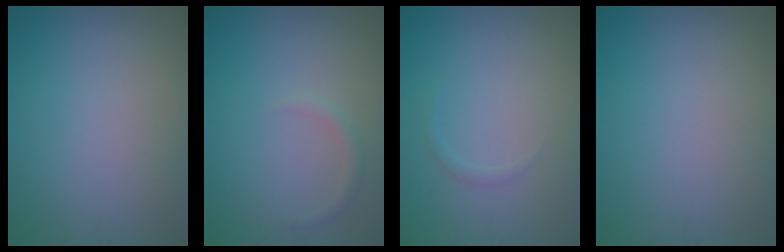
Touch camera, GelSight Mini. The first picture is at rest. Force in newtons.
{"total": 0.9, "press": 0.9, "slide": 0.0}
{"total": 0.6, "press": 0.6, "slide": 0.1}
{"total": 0.0}